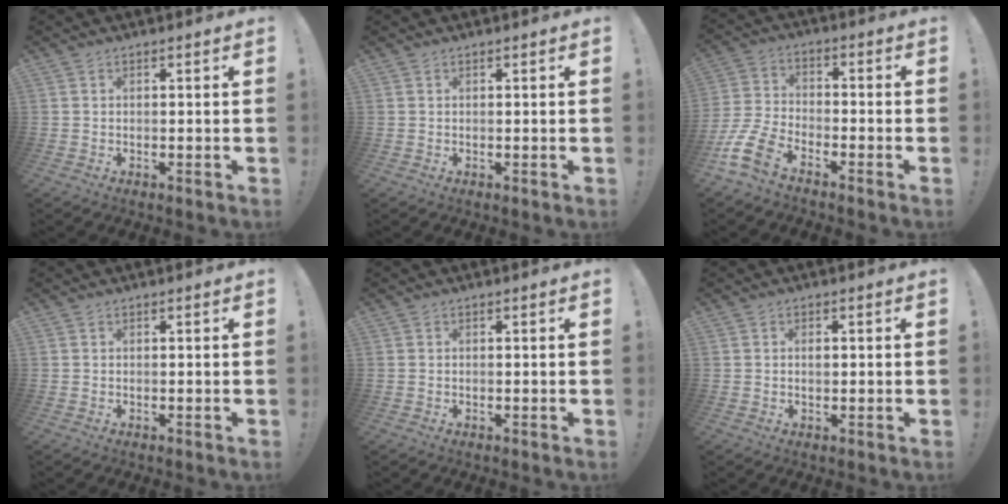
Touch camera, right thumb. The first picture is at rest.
{"total": 0.0}
{"total": 10.9, "force": [-7.5, 5.4, 5.8], "torque": [-0.131, 0.031, -0.141]}
{"total": 0.0}
{"total": 0.0}
{"total": 1.2, "force": [-0.1, 0.5, 1.1], "torque": [-0.017, 0.001, -0.003]}